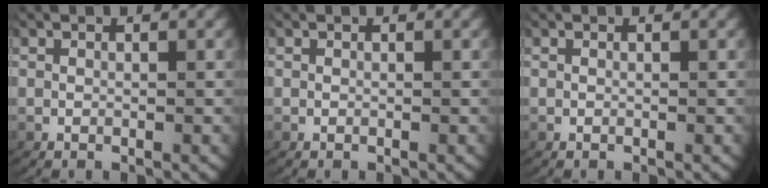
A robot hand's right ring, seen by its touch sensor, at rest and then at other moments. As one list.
[{"total": 0.0}, {"total": 0.0}]